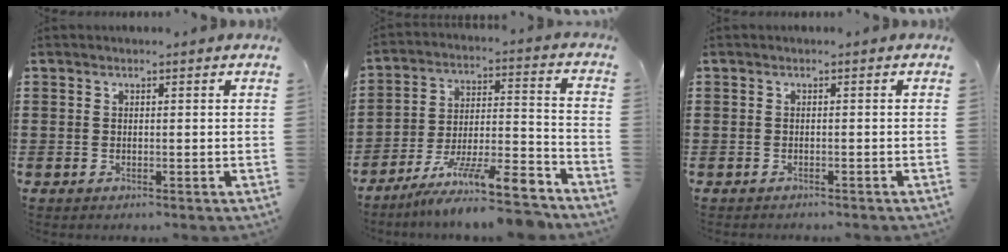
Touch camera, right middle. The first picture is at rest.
{"total": 10.9, "force": [-9.1, 1.3, 5.8], "torque": [-0.085, 0.016, -0.174]}
{"total": 0.6, "force": [-0.6, 0.0, 0.0], "torque": [-0.003, -0.001, -0.013]}